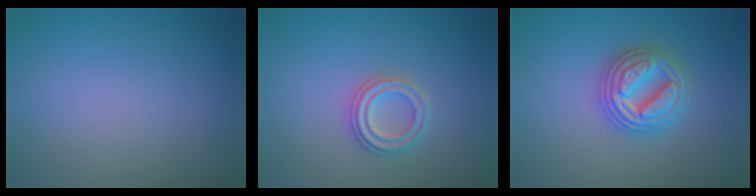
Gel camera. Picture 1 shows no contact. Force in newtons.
{"total": 2.3, "press": 2.3, "slide": 0.2}
{"total": 4.9, "press": 4.8, "slide": 0.8}